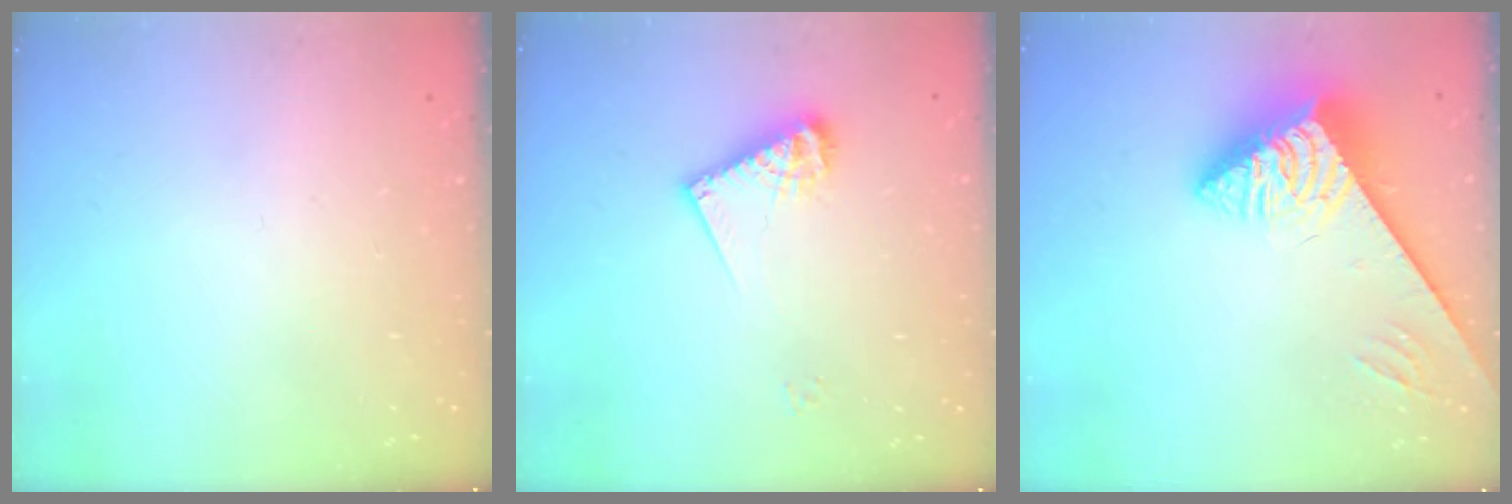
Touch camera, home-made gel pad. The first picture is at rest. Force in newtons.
{"total": 9.4, "press": 9.4, "slide": 0.4}
{"total": 4.7, "press": 4.7, "slide": 0.6}